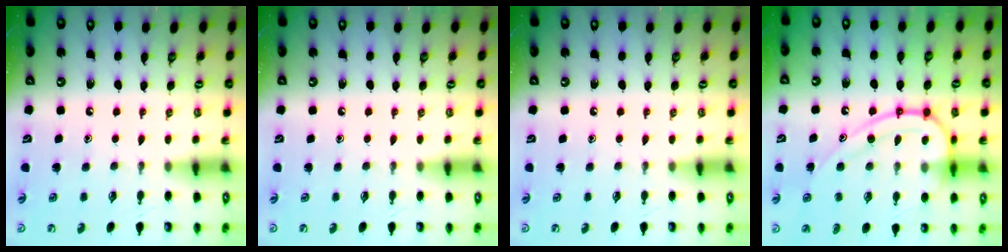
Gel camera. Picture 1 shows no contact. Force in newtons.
{"total": 0.0}
{"total": 0.0}
{"total": 16.0, "press": 16.0, "slide": 1.5}